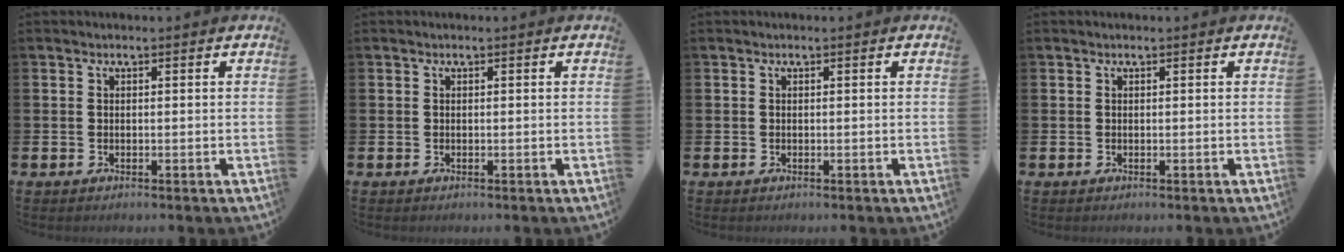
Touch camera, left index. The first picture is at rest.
{"total": 0.0}
{"total": 0.0}
{"total": 0.0}